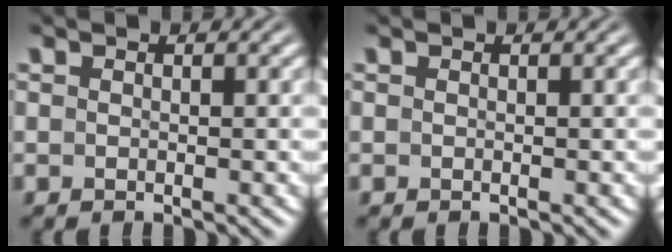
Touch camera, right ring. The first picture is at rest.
{"total": 0.0}